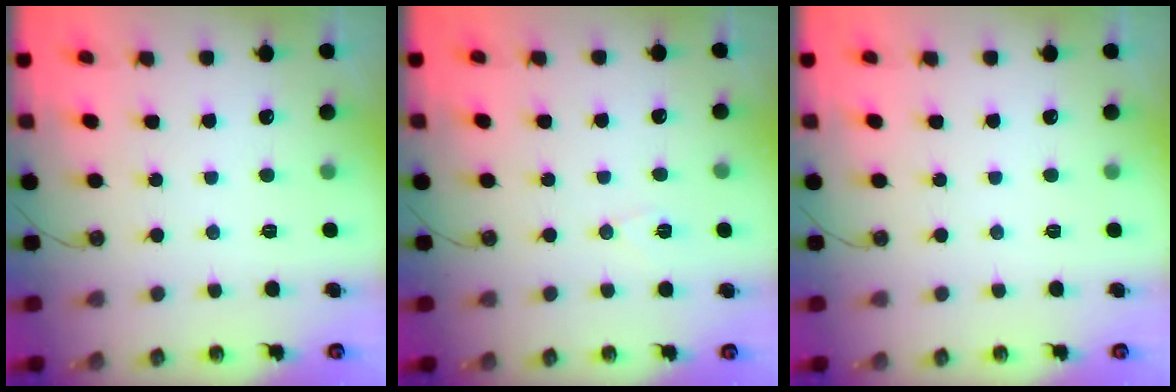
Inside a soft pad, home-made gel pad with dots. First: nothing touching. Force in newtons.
{"total": 6.1, "press": 5.6, "slide": 2.4}
{"total": 2.0, "press": 0.4, "slide": 2.0}